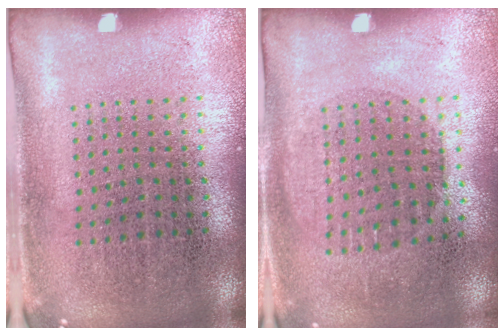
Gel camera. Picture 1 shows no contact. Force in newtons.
{"total": 1.0, "press": 0.9, "slide": 0.3}